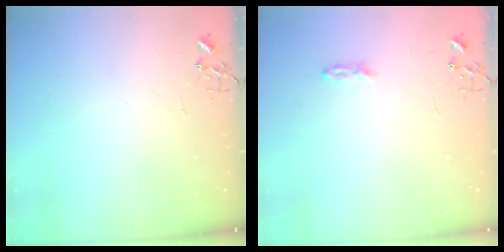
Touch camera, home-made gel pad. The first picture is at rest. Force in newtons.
{"total": 3.2, "press": 3.2, "slide": 0.4}